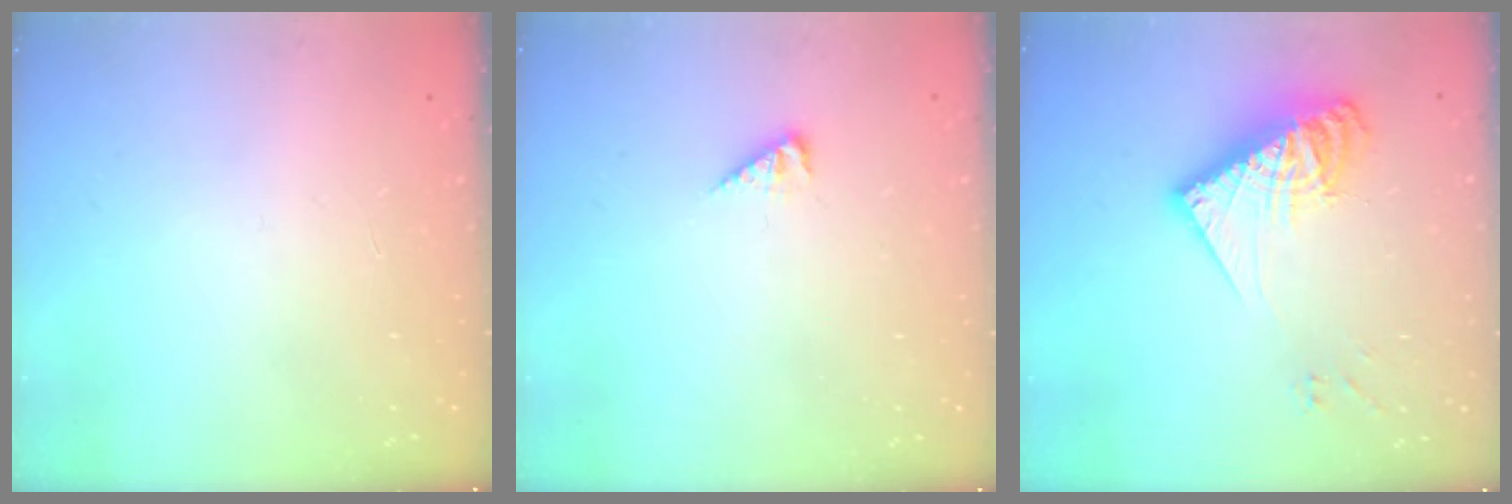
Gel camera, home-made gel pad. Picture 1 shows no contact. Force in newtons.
{"total": 3.8, "press": 3.8, "slide": 0.6}
{"total": 14.6, "press": 14.6, "slide": 1.3}